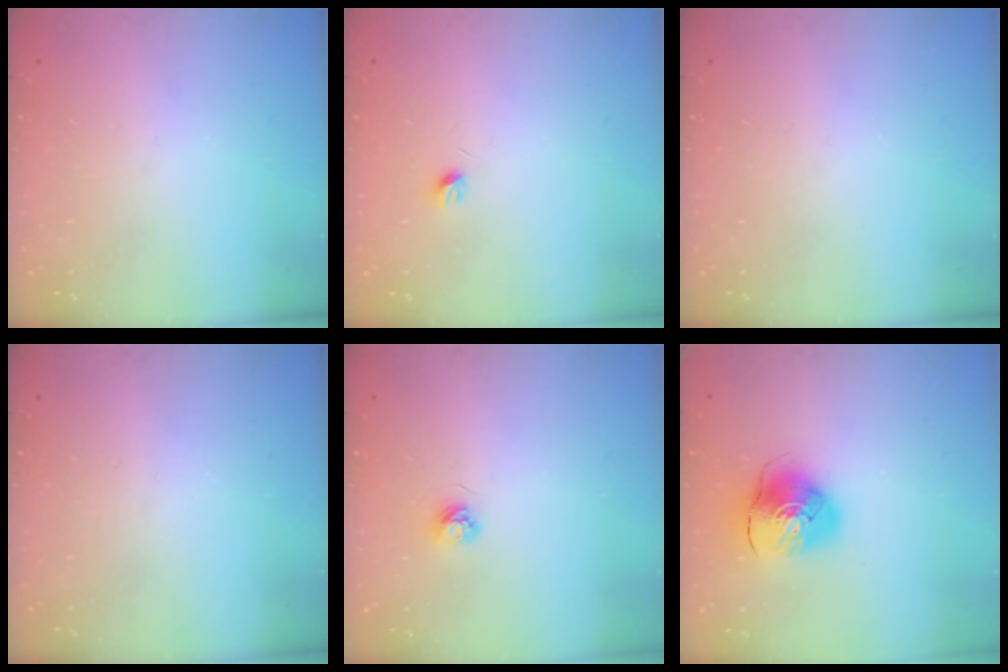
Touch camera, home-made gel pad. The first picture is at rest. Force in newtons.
{"total": 3.3, "press": 3.2, "slide": 0.6}
{"total": 0.0}
{"total": 0.0}
{"total": 3.6, "press": 3.6, "slide": 0.4}
{"total": 9.8, "press": 9.7, "slide": 1.6}